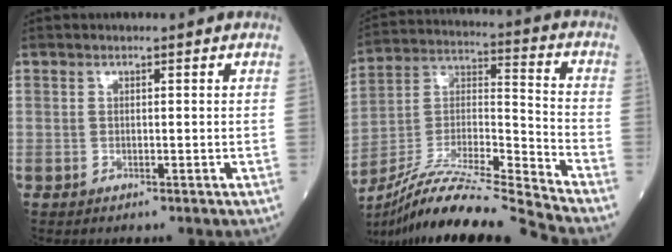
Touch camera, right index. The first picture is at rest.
{"total": 19.9, "force": [-18.1, -2.0, 8.2], "torque": [-0.162, -0.003, -0.326]}